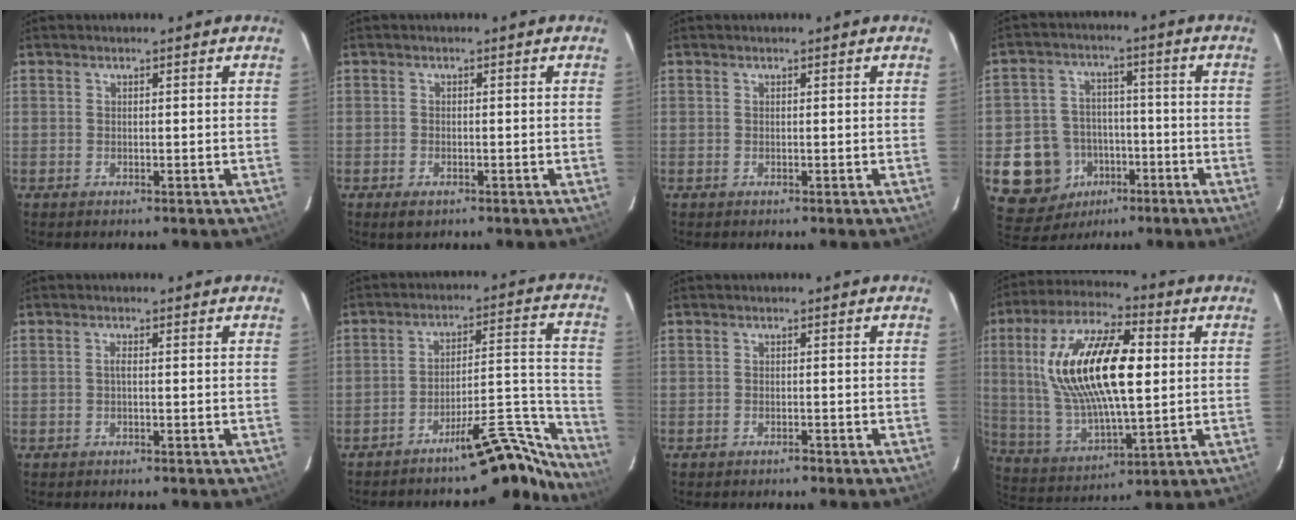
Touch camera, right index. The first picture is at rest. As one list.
[{"total": 2.4, "force": [-1.5, 1.2, 1.4], "torque": [-0.028, -0.006, -0.027]}, {"total": 0.0}, {"total": 12.4, "force": [-4.7, 11.1, 2.9], "torque": [-0.094, 0.031, -0.060]}, {"total": 0.8, "force": [-0.1, 0.1, 0.8], "torque": [-0.016, 0.003, -0.003]}, {"total": 16.2, "force": [-15.3, 2.0, 4.9], "torque": [-0.044, 0.057, -0.219]}, {"total": 0.9, "force": [-0.8, 0.4, 0.4], "torque": [-0.009, 0.002, -0.015]}, {"total": 21.8, "force": [3.7, 8.5, 19.7], "torque": [-0.389, 0.013, 0.076]}]